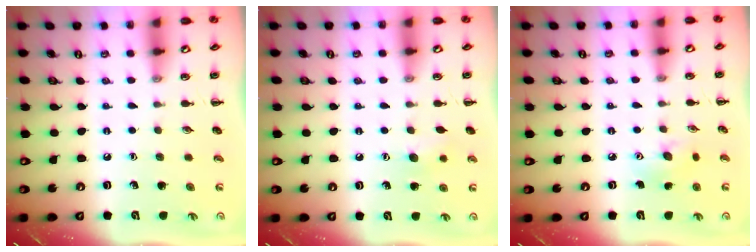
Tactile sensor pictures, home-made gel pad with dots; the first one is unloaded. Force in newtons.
{"total": 6.2, "press": 6.0, "slide": 1.4}
{"total": 6.2, "press": 6.1, "slide": 0.8}